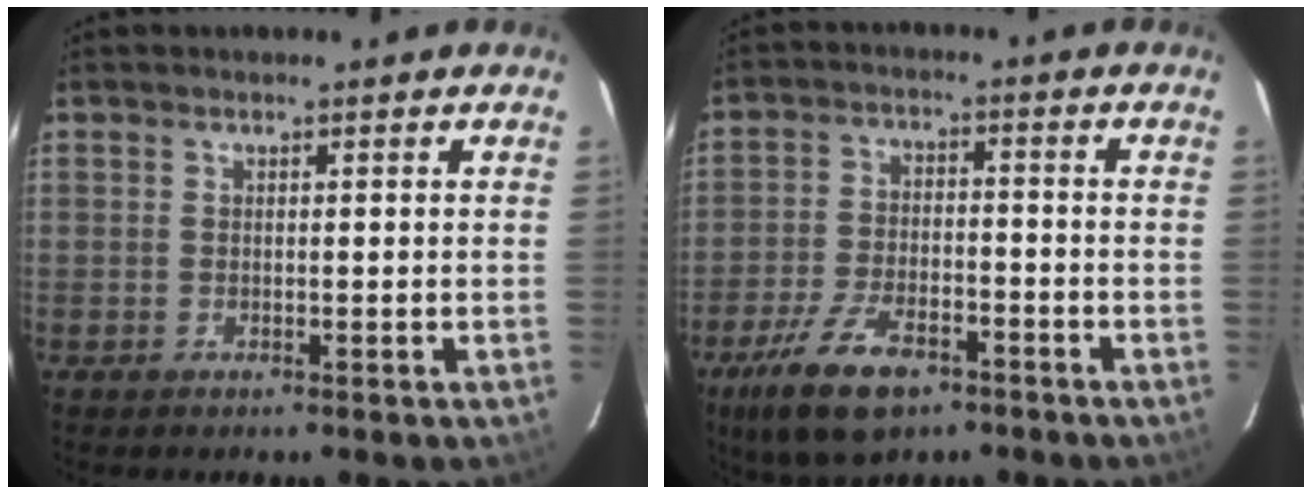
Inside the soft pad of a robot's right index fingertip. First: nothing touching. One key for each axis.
{"total": 12.7, "fx": -7.9, "fy": 5.6, "fz": 8.1, "tx": -0.184, "ty": -0.017, "tz": -0.140}